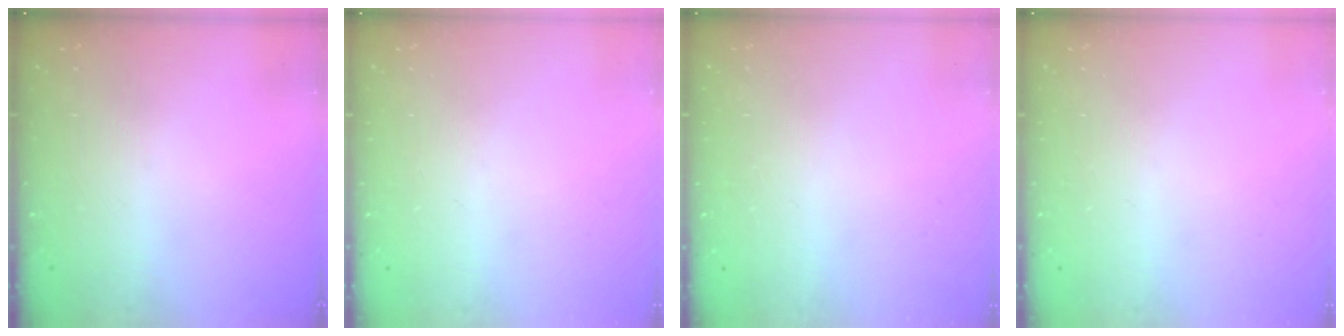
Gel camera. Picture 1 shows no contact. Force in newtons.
{"total": 0.0}
{"total": 2.6, "press": 2.6, "slide": 0.2}
{"total": 0.0}